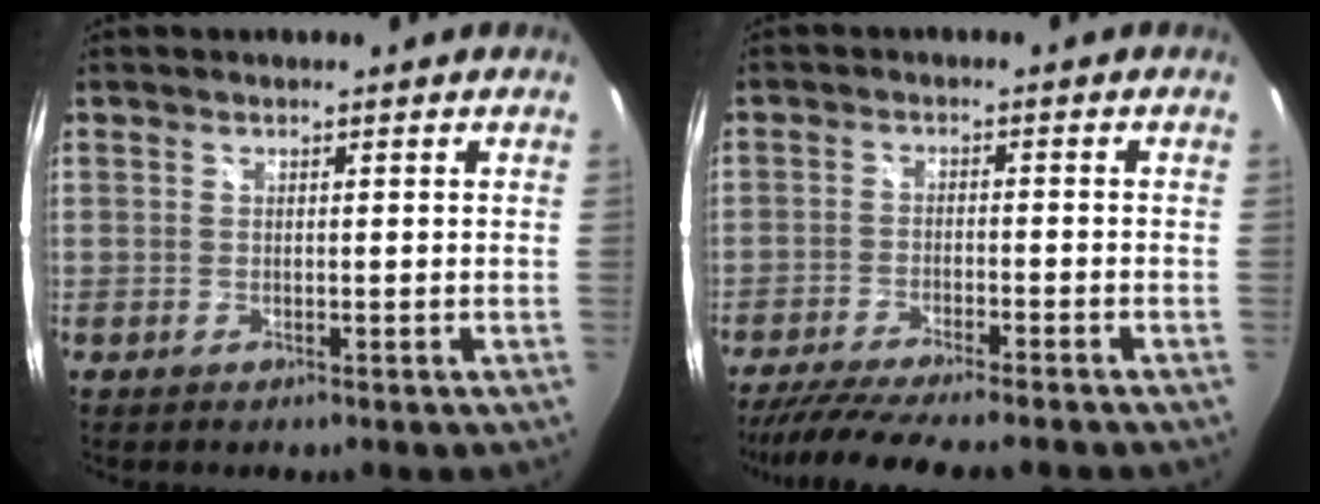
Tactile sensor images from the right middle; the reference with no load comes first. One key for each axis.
{"total": 14.0, "fx": -12.1, "fy": 1.4, "fz": 6.9, "tx": -0.143, "ty": -0.032, "tz": -0.191}